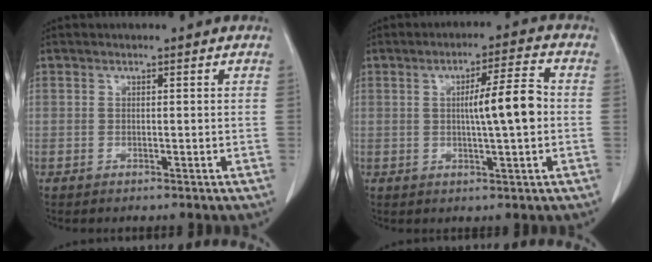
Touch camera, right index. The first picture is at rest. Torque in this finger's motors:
{"motor_torque": [0.88, -0.19, 0.31, 0.09]}